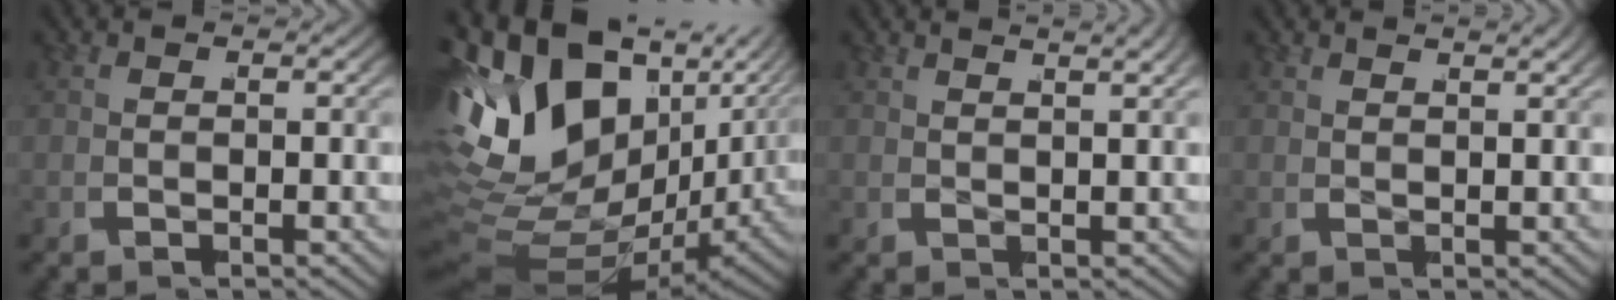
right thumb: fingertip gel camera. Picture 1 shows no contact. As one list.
[{"total": 18.4, "force": [-1.8, 12.9, 13.0], "torque": [-0.271, -0.063, -0.005]}, {"total": 2.5, "force": [2.1, 0.2, 1.3], "torque": [-0.005, 0.009, 0.031]}, {"total": 1.7, "force": [1.6, -0.1, 0.5], "torque": [0.004, 0.005, 0.027]}]